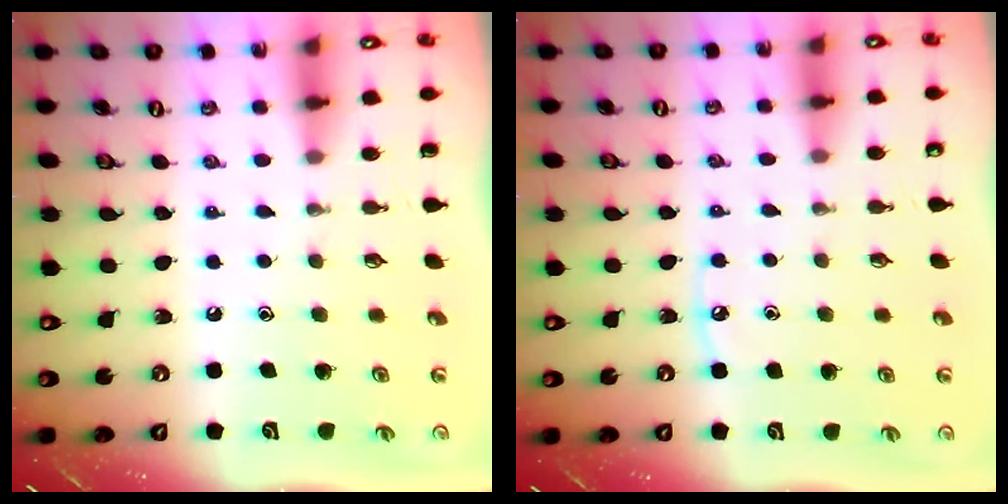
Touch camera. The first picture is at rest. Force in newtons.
{"total": 3.5, "press": 3.5, "slide": 0.4}